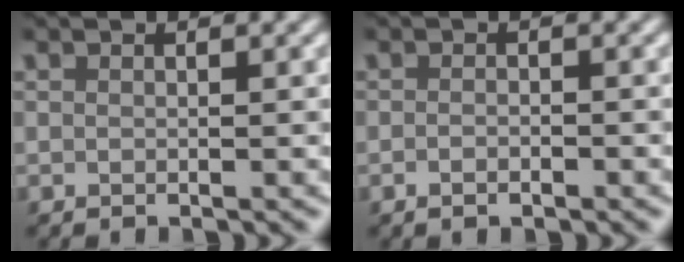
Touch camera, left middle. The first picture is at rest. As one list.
[{"total": 1.0, "force": [-0.5, 0.4, 0.8], "torque": [-0.013, 0.000, -0.009]}]